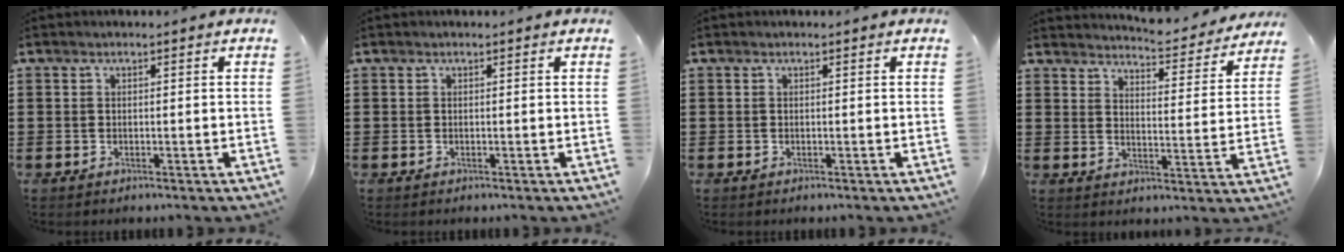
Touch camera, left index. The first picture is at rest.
{"total": 0.0}
{"total": 0.0}
{"total": 4.7, "force": [4.6, -0.2, 0.9], "torque": [-0.025, -0.041, 0.073]}